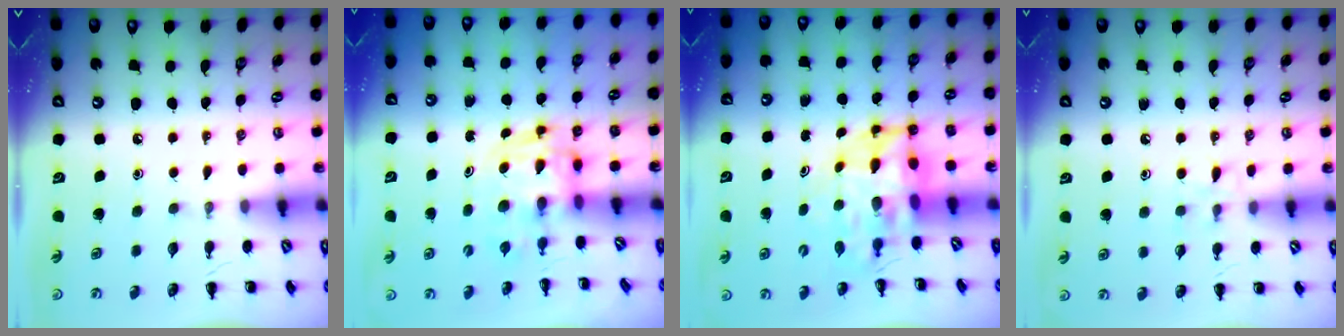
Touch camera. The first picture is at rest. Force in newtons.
{"total": 3.3, "press": 3.3, "slide": 0.6}
{"total": 7.2, "press": 6.9, "slide": 2.2}
{"total": 6.7, "press": 6.3, "slide": 2.2}